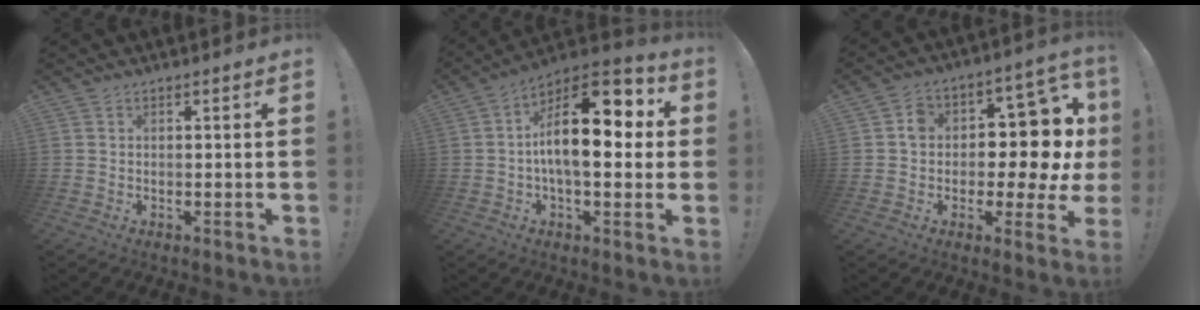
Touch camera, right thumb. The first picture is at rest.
{"total": 18.7, "force": [1.5, 8.7, 16.5], "torque": [-0.264, -0.004, 0.014]}
{"total": 12.6, "force": [0.3, 7.0, 10.5], "torque": [-0.141, -0.004, -0.008]}